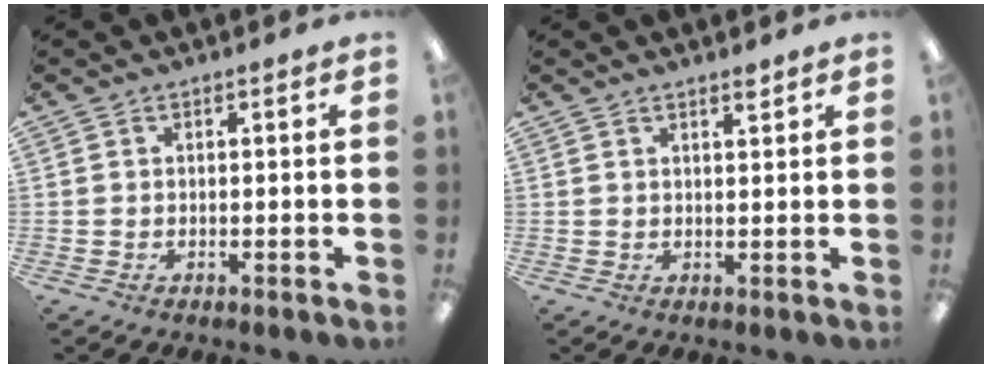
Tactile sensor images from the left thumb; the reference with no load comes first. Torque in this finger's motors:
{"motor_torque": [0.05, 0.10, -0.44, 0.19, -0.01]}